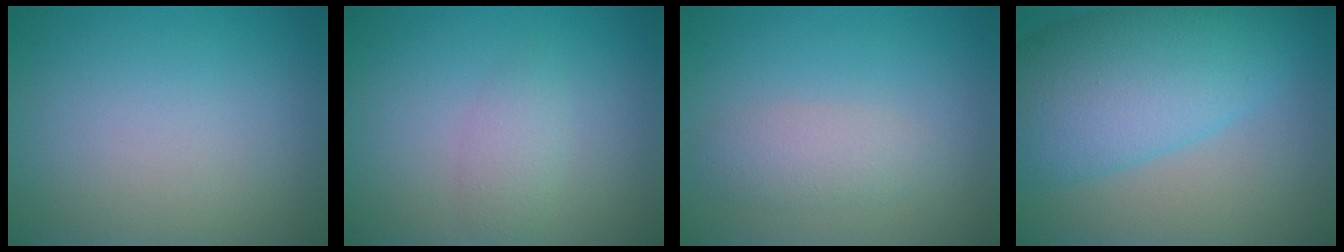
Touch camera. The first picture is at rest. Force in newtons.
{"total": 1.8, "press": 1.8, "slide": 0.1}
{"total": 2.3, "press": 2.3, "slide": 0.1}
{"total": 9.9, "press": 9.9, "slide": 0.2}